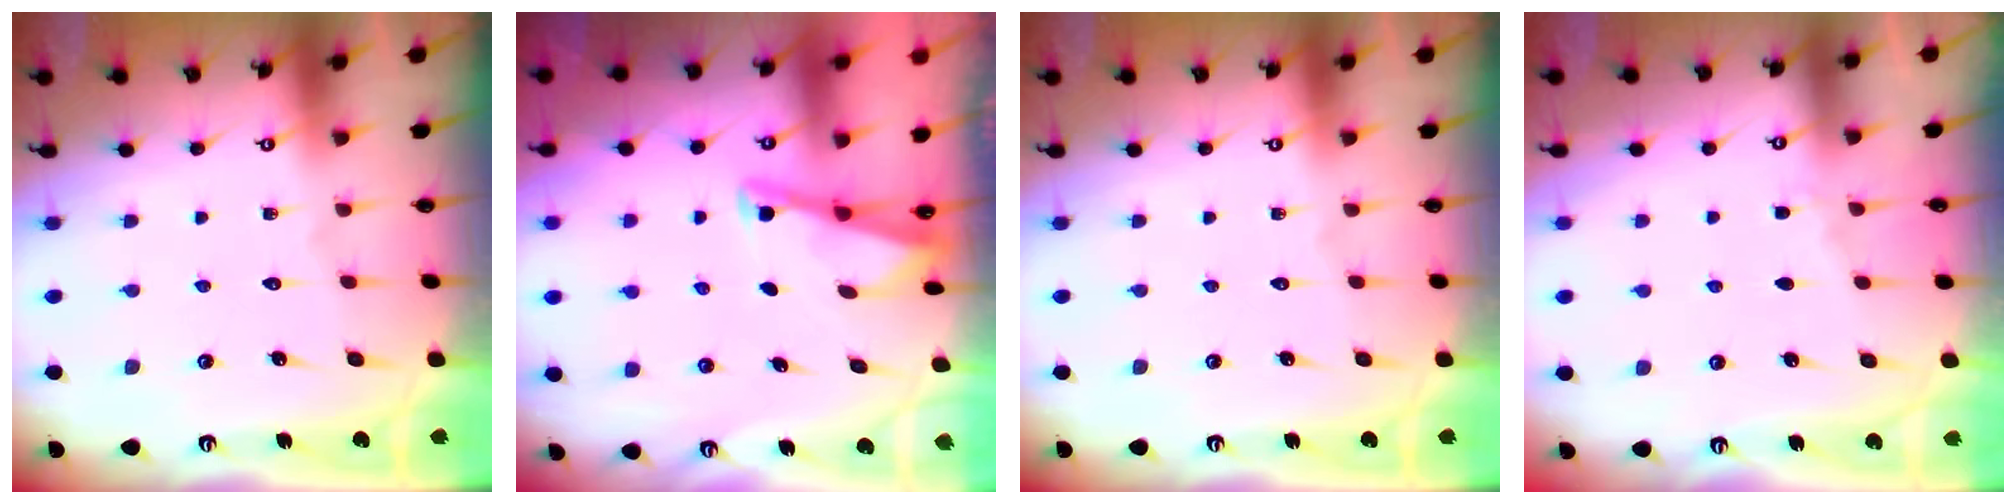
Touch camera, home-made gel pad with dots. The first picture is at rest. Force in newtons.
{"total": 2.8, "press": 2.7, "slide": 0.3}
{"total": 0.0}
{"total": 2.8, "press": 2.8, "slide": 0.5}